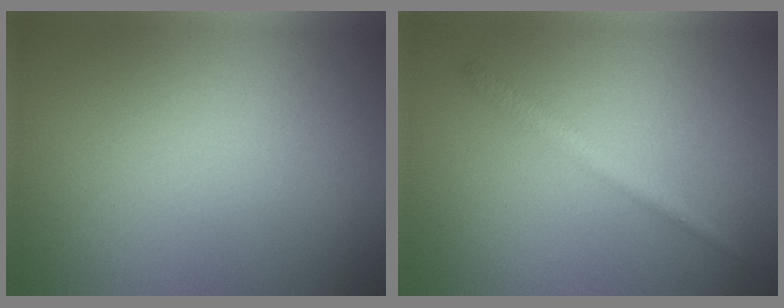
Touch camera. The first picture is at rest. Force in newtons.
{"total": 1.7, "press": 1.7, "slide": 0.1}